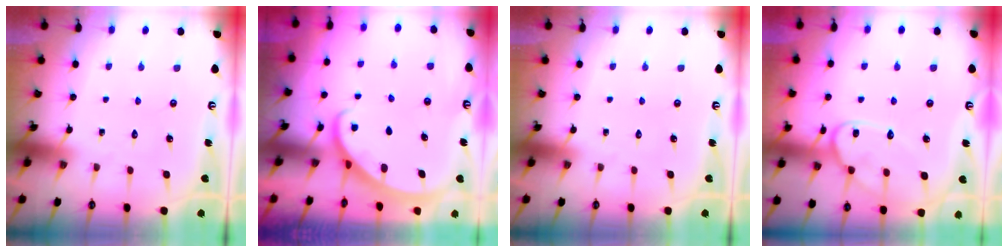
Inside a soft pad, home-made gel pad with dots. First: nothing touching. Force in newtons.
{"total": 2.2, "press": 2.2, "slide": 0.1}
{"total": 0.0}
{"total": 12.8, "press": 12.8, "slide": 0.8}